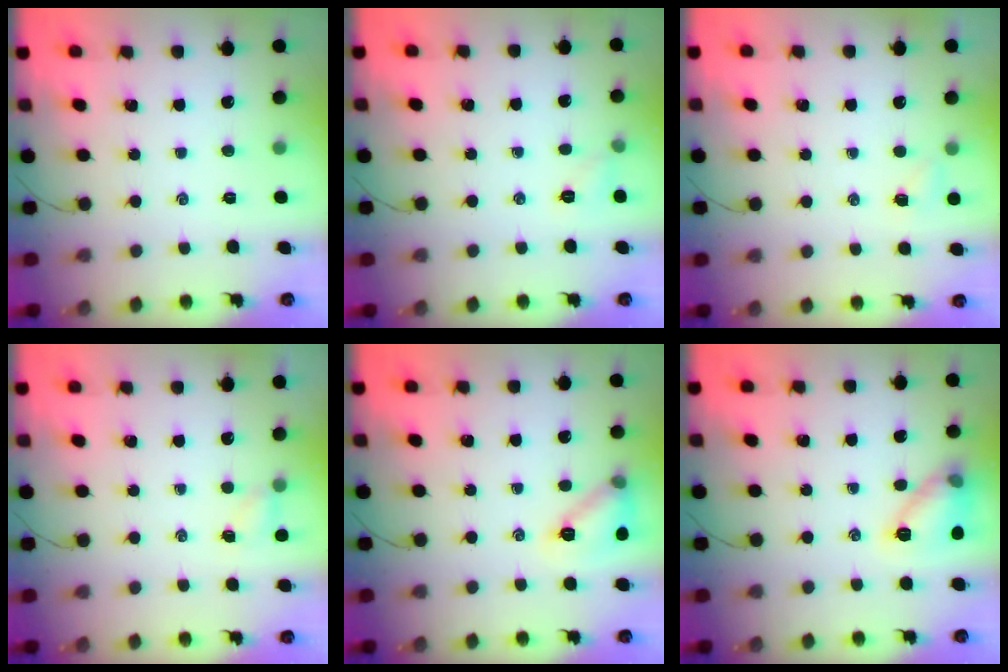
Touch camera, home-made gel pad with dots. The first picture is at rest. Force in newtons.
{"total": 5.1, "press": 4.9, "slide": 1.5}
{"total": 3.2, "press": 3.0, "slide": 1.0}
{"total": 2.7, "press": 2.5, "slide": 0.8}
{"total": 12.0, "press": 11.9, "slide": 0.6}
{"total": 11.7, "press": 11.7, "slide": 1.0}